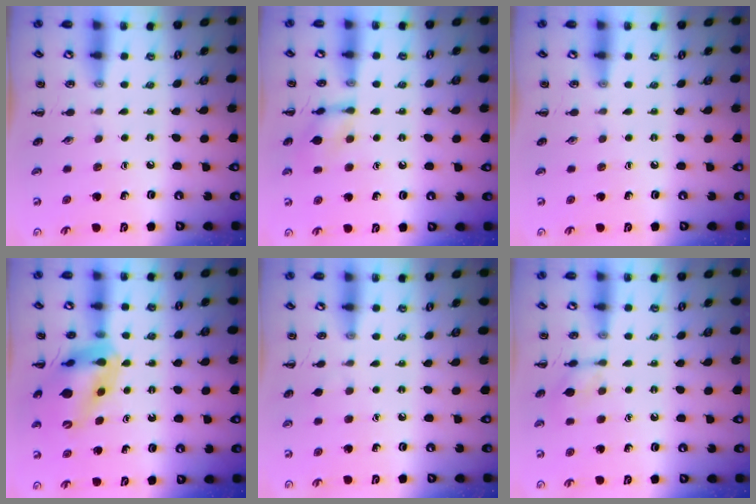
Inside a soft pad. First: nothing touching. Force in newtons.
{"total": 8.7, "press": 8.7, "slide": 0.5}
{"total": 0.0}
{"total": 13.7, "press": 13.2, "slide": 3.7}
{"total": 3.3, "press": 3.1, "slide": 1.1}
{"total": 6.5, "press": 6.5, "slide": 0.2}